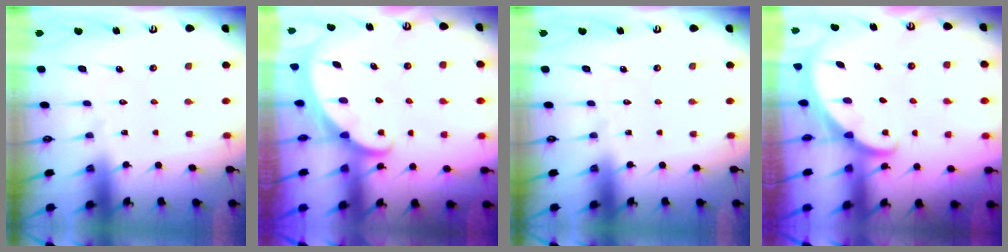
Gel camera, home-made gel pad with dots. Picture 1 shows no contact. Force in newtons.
{"total": 1.7, "press": 1.7, "slide": 0.1}
{"total": 0.0}
{"total": 1.6, "press": 1.6, "slide": 0.1}